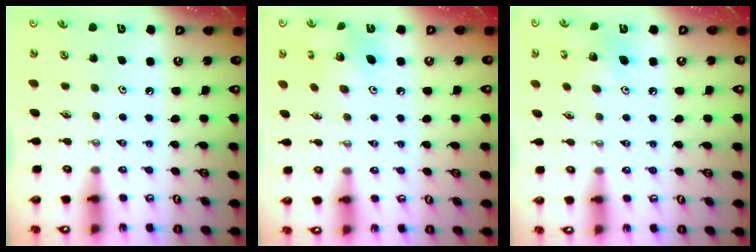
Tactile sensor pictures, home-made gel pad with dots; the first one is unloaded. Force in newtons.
{"total": 7.8, "press": 7.8, "slide": 0.1}
{"total": 9.6, "press": 9.4, "slide": 1.9}